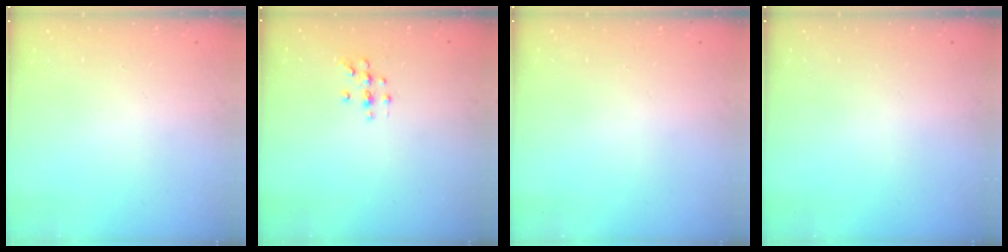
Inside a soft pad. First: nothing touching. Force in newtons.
{"total": 5.4, "press": 5.2, "slide": 1.6}
{"total": 0.0}
{"total": 0.0}